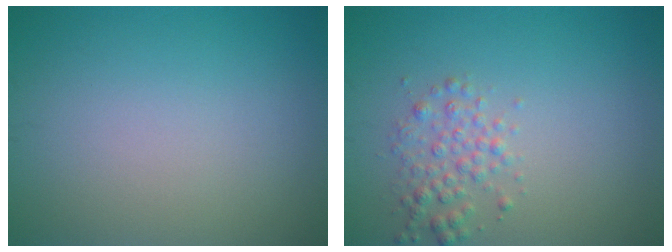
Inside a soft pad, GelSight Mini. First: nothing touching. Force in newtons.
{"total": 2.2, "press": 2.2, "slide": 0.0}